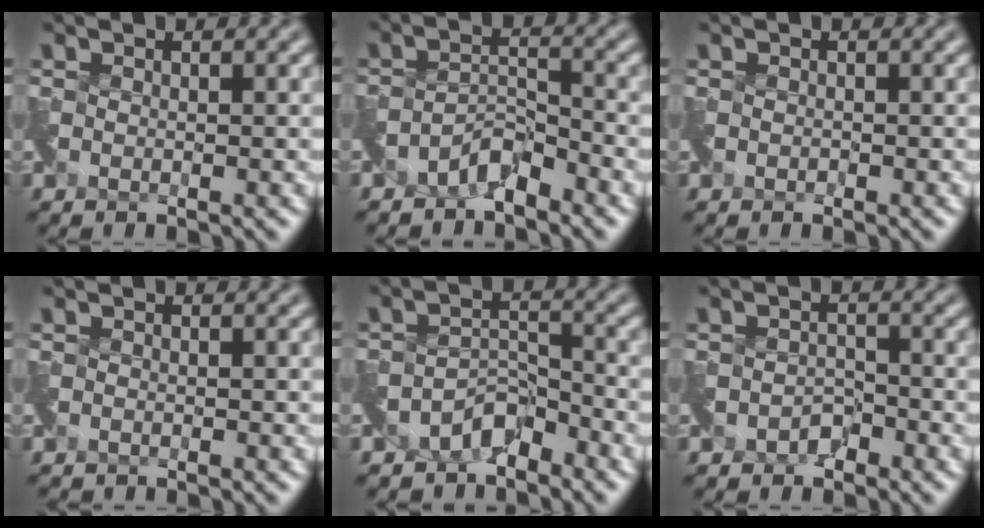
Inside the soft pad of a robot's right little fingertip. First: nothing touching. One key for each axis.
{"total": 2.4, "fx": -2.2, "fy": 0.3, "fz": 0.8, "tx": -0.015, "ty": 0.007, "tz": -0.043}
{"total": 0.0}
{"total": 1.2, "fx": -1.2, "fy": -0.2, "fz": -0.3, "tx": 0.001, "ty": -0.016, "tz": -0.026}
{"total": 2.9, "fx": -2.7, "fy": 0.8, "fz": 0.6, "tx": -0.007, "ty": -0.001, "tz": -0.052}
{"total": 1.3, "fx": -1.1, "fy": 0.6, "fz": 0.2, "tx": -0.008, "ty": 0.000, "tz": -0.020}